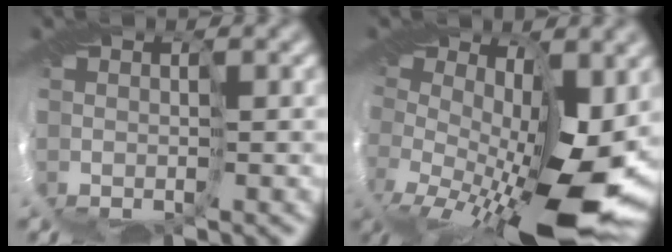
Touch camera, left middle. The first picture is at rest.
{"total": 12.9, "force": [-2.7, 5.8, 11.3], "torque": [-0.213, -0.039, -0.038]}